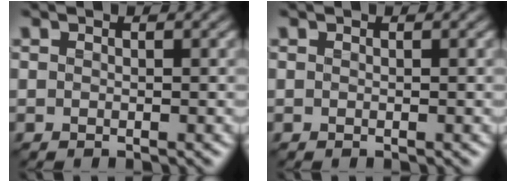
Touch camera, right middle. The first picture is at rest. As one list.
[{"total": 0.0}]